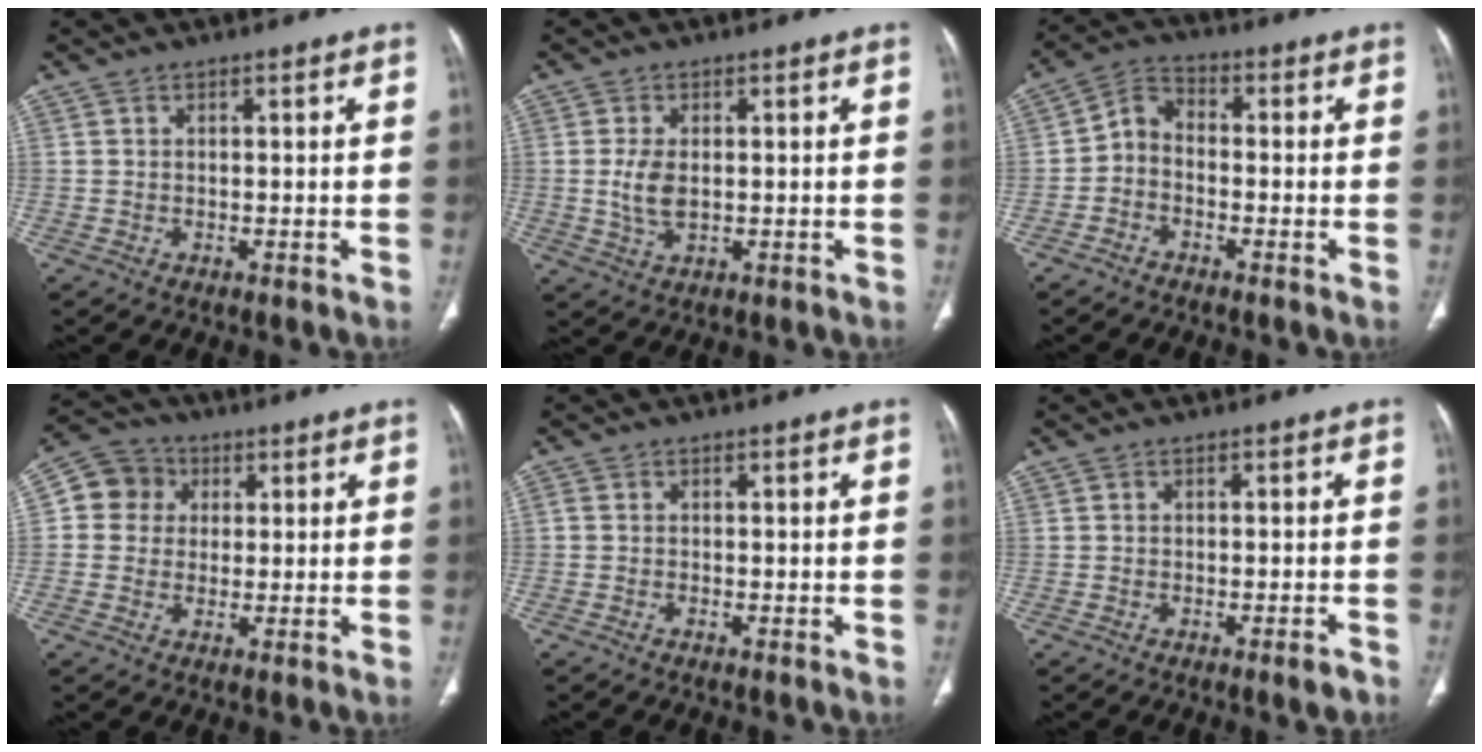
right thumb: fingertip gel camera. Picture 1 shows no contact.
{"total": 4.7, "force": [0.2, 2.6, 3.9], "torque": [-0.081, -0.003, 0.008]}
{"total": 4.8, "force": [-1.6, 3.4, 2.9], "torque": [-0.043, 0.026, -0.046]}
{"total": 7.3, "force": [1.4, 6.8, 2.3], "torque": [-0.015, 0.011, 0.014]}
{"total": 0.5, "force": [-0.4, 0.1, 0.3], "torque": [-0.010, -0.001, -0.012]}
{"total": 2.3, "force": [-1.5, 0.4, 1.7], "torque": [-0.021, 0.003, -0.022]}